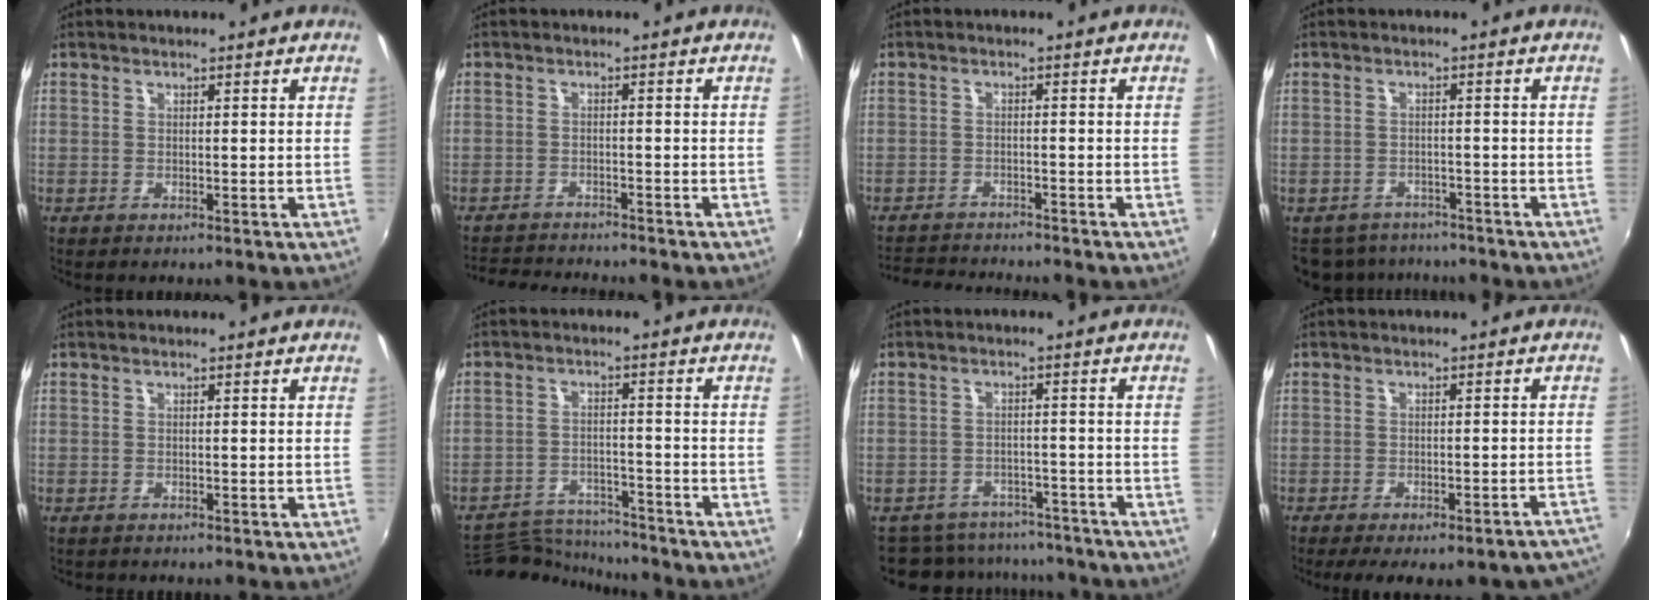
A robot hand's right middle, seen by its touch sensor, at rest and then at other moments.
{"total": 6.8, "force": [-6.5, 0.7, 1.6], "torque": [-0.052, -0.009, -0.106]}
{"total": 7.0, "force": [-6.7, 0.7, 1.6], "torque": [-0.053, -0.007, -0.111]}
{"total": 9.4, "force": [-8.1, 4.0, 2.3], "torque": [-0.066, -0.003, -0.115]}
{"total": 0.5, "force": [-0.5, 0.1, 0.1], "torque": [-0.005, -0.001, -0.007]}
{"total": 12.6, "force": [-11.9, 2.1, 3.3], "torque": [-0.089, 0.004, -0.192]}
{"total": 12.8, "force": [-11.2, 5.3, 3.0], "torque": [-0.073, 0.015, -0.146]}
{"total": 14.1, "force": [-12.1, 2.6, 6.6], "torque": [-0.099, -0.016, -0.140]}